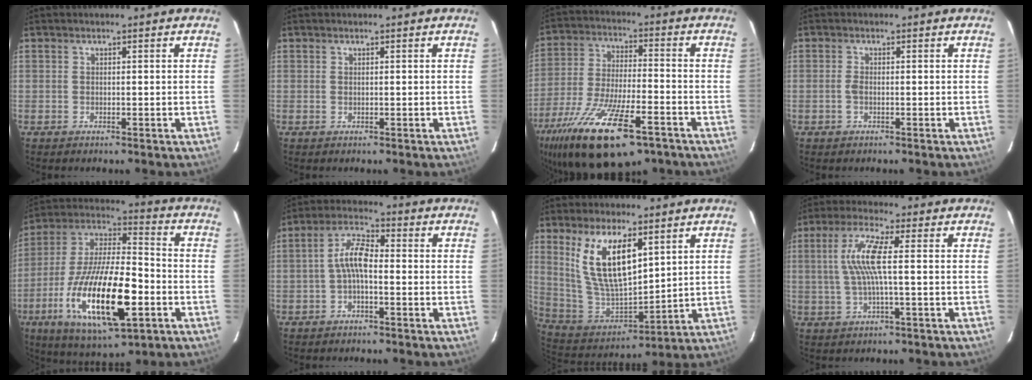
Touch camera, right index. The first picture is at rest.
{"total": 0.0}
{"total": 22.7, "force": [-14.2, 7.4, 16.0], "torque": [-0.314, -0.059, -0.240]}
{"total": 1.1, "force": [-0.3, 0.4, 1.0], "torque": [-0.019, 0.002, -0.007]}
{"total": 23.8, "force": [-8.4, 7.6, 20.9], "torque": [-0.410, -0.034, -0.144]}
{"total": 5.7, "force": [-1.2, 2.1, 5.1], "torque": [-0.108, 0.020, -0.026]}
{"total": 15.3, "force": [6.9, 6.4, 12.1], "torque": [-0.234, -0.004, 0.152]}
{"total": 8.0, "force": [0.4, 0.5, 8.0], "torque": [-0.158, 0.004, 0.012]}